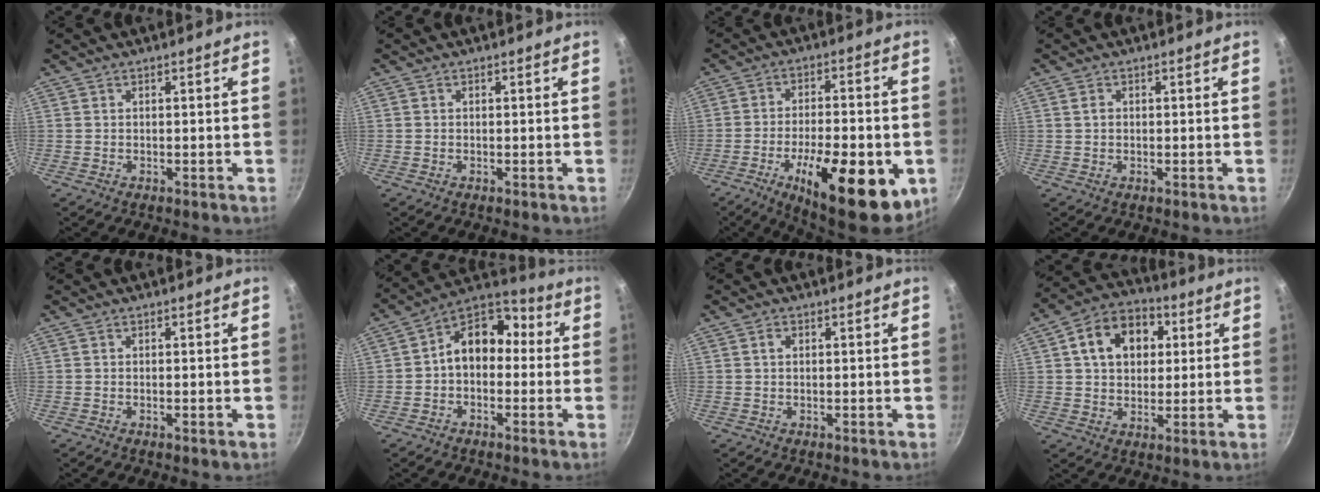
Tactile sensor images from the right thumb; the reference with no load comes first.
{"total": 0.0}
{"total": 20.9, "force": [-7.5, 7.8, 17.9], "torque": [-0.238, 0.013, -0.106]}
{"total": 1.4, "force": [0.2, 1.1, 0.8], "torque": [-0.011, 0.004, 0.003]}
{"total": 0.6, "force": [-0.2, 0.1, 0.6], "torque": [-0.011, 0.000, -0.006]}
{"total": 11.9, "force": [0.0, 8.9, 7.9], "torque": [-0.083, 0.050, -0.025]}
{"total": 1.3, "force": [0.4, 1.0, 0.8], "torque": [-0.011, 0.006, 0.005]}
{"total": 13.4, "force": [3.6, 10.0, 8.1], "torque": [-0.106, 0.018, 0.045]}